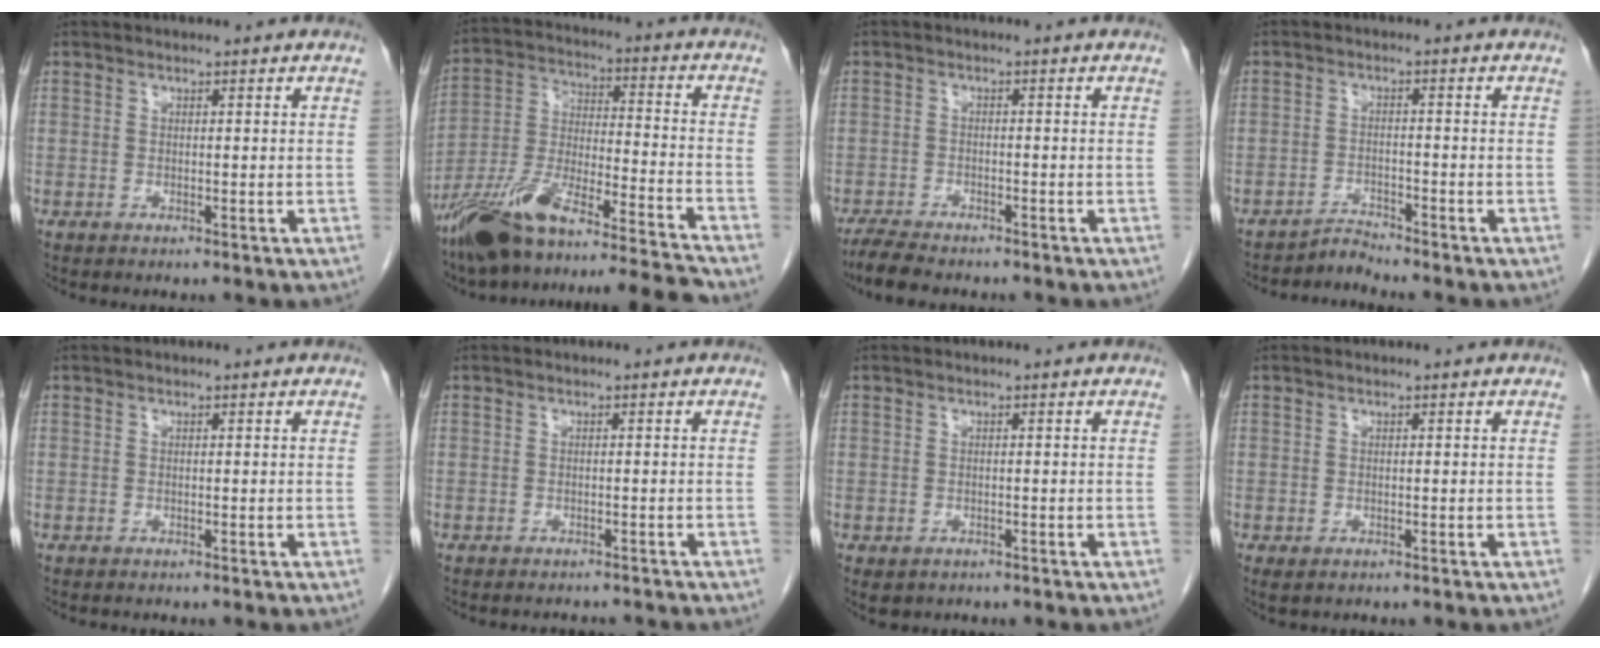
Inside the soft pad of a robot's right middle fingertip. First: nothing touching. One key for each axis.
{"total": 20.3, "fx": -17.4, "fy": -0.6, "fz": 10.4, "tx": -0.198, "ty": -0.007, "tz": -0.308}
{"total": 5.4, "fx": -4.7, "fy": 1.0, "fz": 2.4, "tx": -0.045, "ty": -0.015, "tz": -0.078}
{"total": 2.5, "fx": -2.2, "fy": -0.6, "fz": -0.9, "tx": 0.023, "ty": -0.009, "tz": -0.038}
{"total": 0.0}
{"total": 4.2, "fx": -4.0, "fy": 0.9, "fz": 0.9, "tx": -0.005, "ty": -0.005, "tz": -0.044}
{"total": 1.7, "fx": -1.0, "fy": 1.2, "fz": 0.5, "tx": -0.008, "ty": 0.001, "tz": -0.008}
{"total": 1.0, "fx": -0.6, "fy": 0.6, "fz": 0.6, "tx": -0.009, "ty": -0.001, "tz": -0.003}